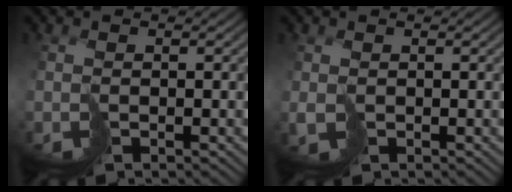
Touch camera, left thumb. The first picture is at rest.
{"total": 1.2, "force": [0.2, 0.8, 0.8], "torque": [-0.018, -0.004, 0.004]}